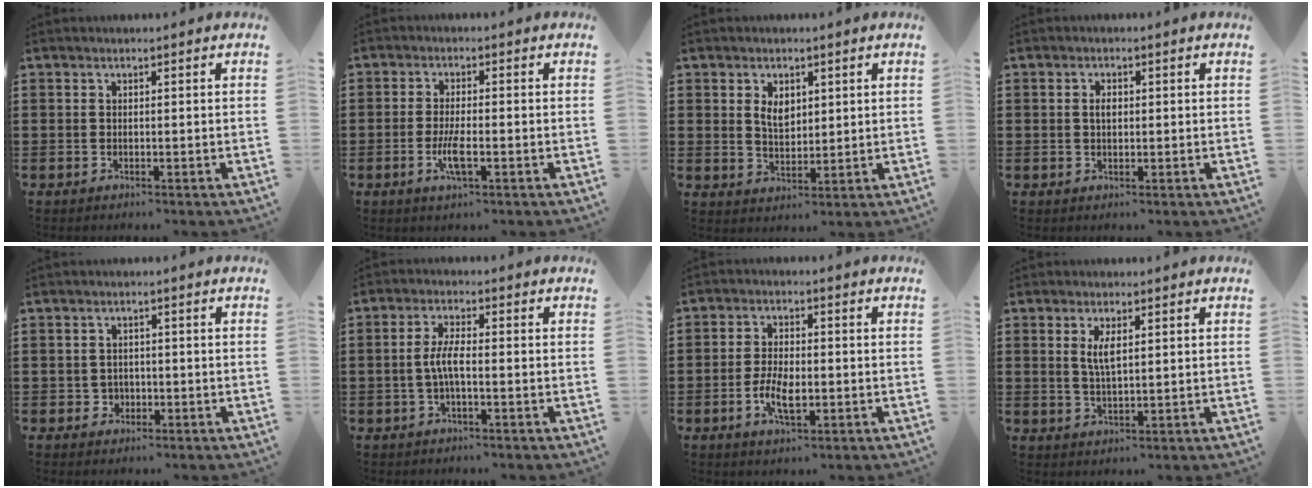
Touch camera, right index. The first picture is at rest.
{"total": 4.0, "force": [-1.5, 0.7, 3.7], "torque": [-0.081, -0.005, -0.033]}
{"total": 3.7, "force": [1.5, 2.3, 2.4], "torque": [-0.046, 0.004, 0.024]}
{"total": 1.8, "force": [0.2, 0.9, 1.5], "torque": [-0.031, 0.006, 0.003]}
{"total": 1.8, "force": [-0.5, 1.7, 0.4], "torque": [-0.014, 0.002, -0.013]}
{"total": 4.1, "force": [-0.7, 1.0, 3.9], "torque": [-0.093, -0.004, -0.022]}
{"total": 5.2, "force": [-1.5, 2.3, 4.4], "torque": [-0.087, 0.003, -0.029]}
{"total": 3.5, "force": [1.2, 1.0, 3.1], "torque": [-0.065, 0.005, 0.018]}